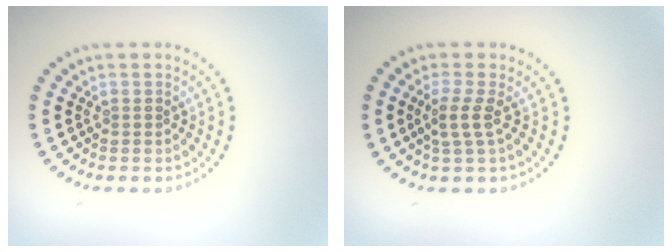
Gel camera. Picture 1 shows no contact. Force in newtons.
{"total": 1.9, "press": 1.5, "slide": 1.2}